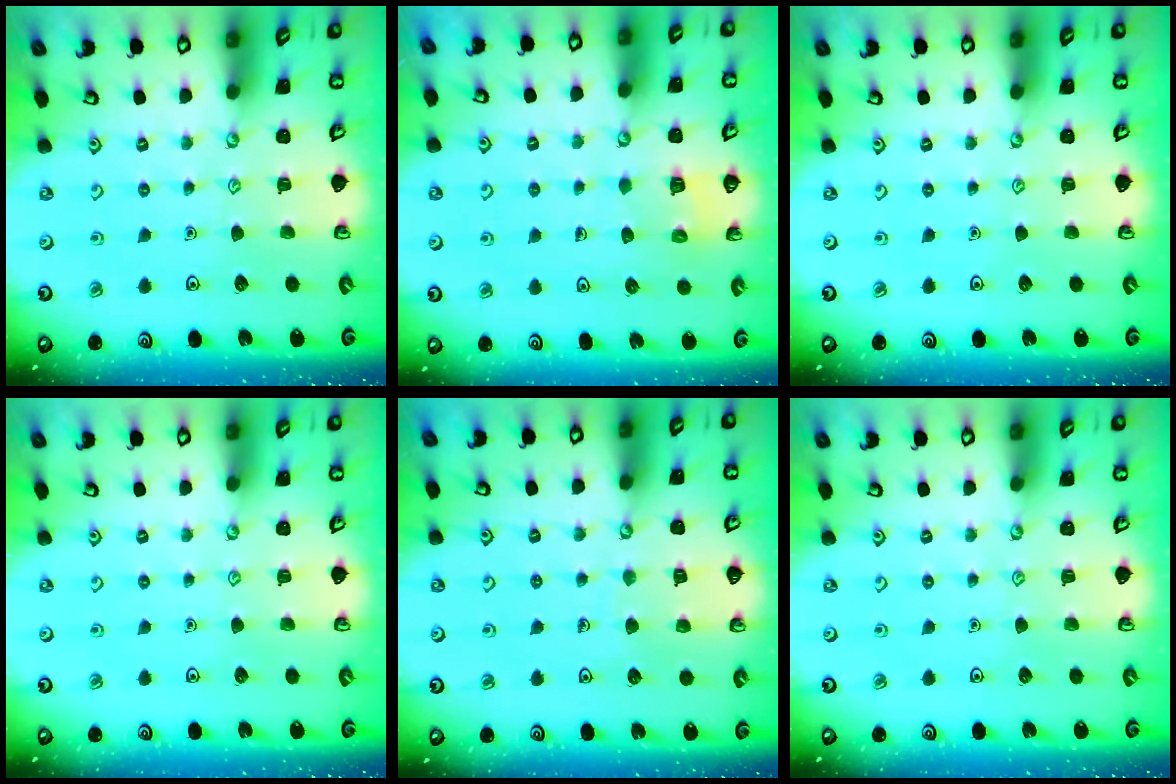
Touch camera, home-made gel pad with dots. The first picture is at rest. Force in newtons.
{"total": 3.9, "press": 3.9, "slide": 0.4}
{"total": 0.0}
{"total": 0.0}
{"total": 5.7, "press": 5.7, "slide": 0.5}
{"total": 0.0}